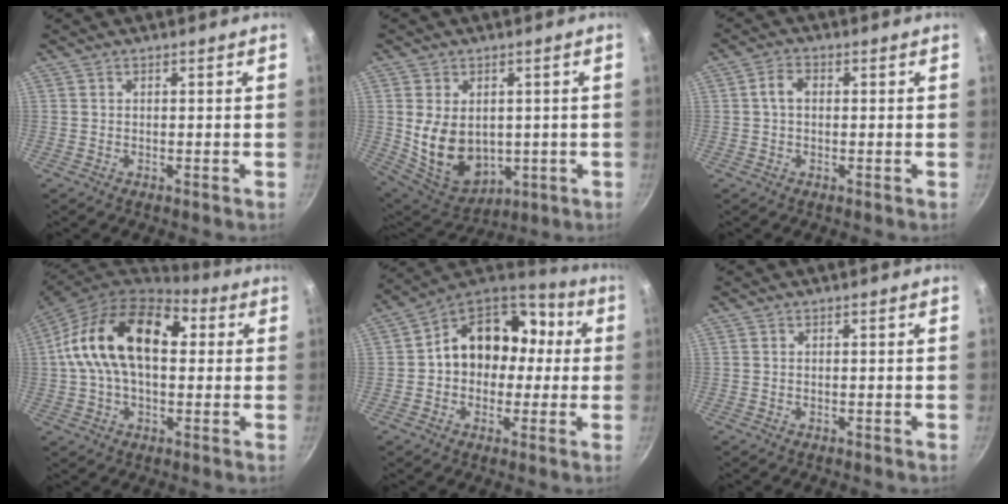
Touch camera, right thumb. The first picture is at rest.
{"total": 13.1, "force": [0.3, 9.6, 9.0], "torque": [-0.136, -0.023, 0.036]}
{"total": 3.1, "force": [0.2, 2.1, 2.2], "torque": [-0.039, 0.010, -0.002]}
{"total": 20.1, "force": [3.3, 12.2, 15.6], "torque": [-0.249, 0.026, 0.035]}
{"total": 17.3, "force": [0.9, 13.8, 10.3], "torque": [-0.114, 0.055, -0.001]}
{"total": 0.0}